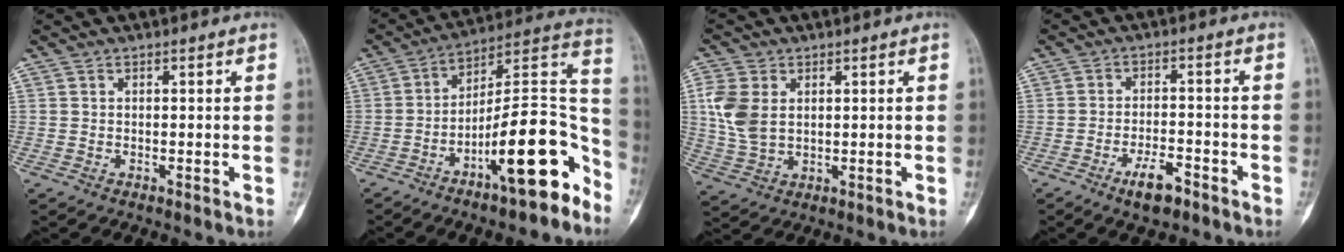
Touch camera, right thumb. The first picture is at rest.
{"total": 19.1, "force": [-9.9, 5.4, 15.4], "torque": [-0.202, 0.095, -0.160]}
{"total": 8.3, "force": [1.8, 5.7, 5.8], "torque": [-0.125, -0.001, 0.042]}
{"total": 5.6, "force": [-3.7, 2.0, 3.8], "torque": [-0.061, 0.020, -0.060]}